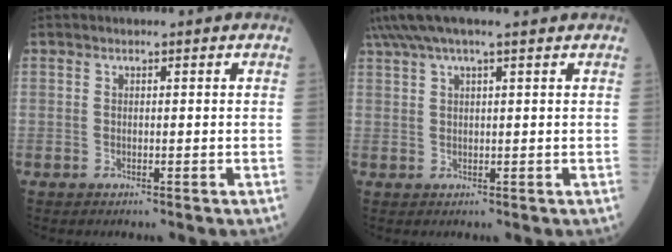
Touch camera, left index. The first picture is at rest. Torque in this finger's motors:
{"motor_torque": [0.64, -1.49, 0.64, 0.15]}